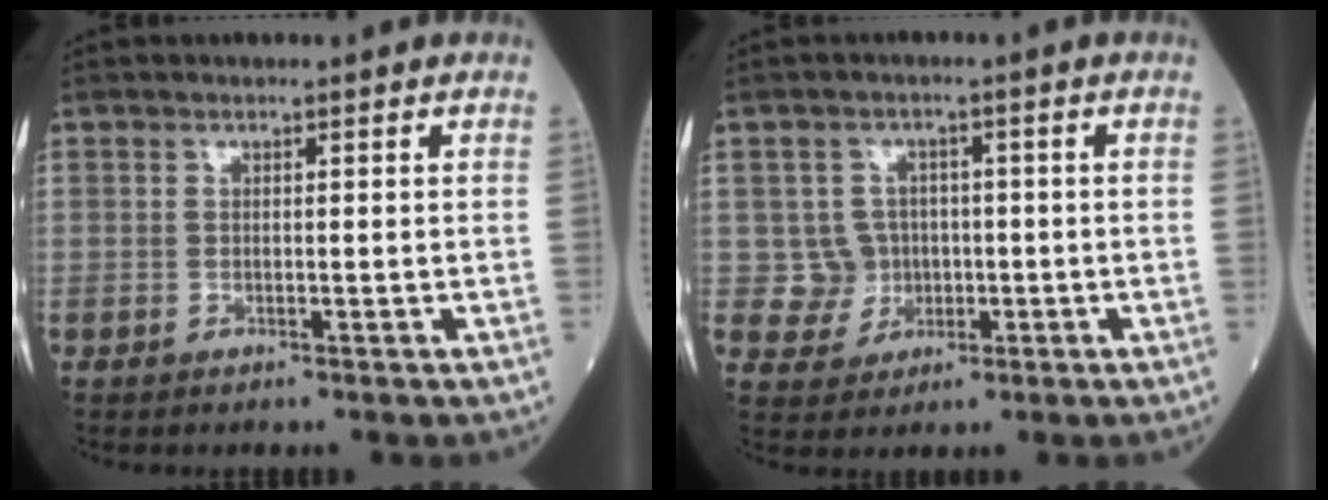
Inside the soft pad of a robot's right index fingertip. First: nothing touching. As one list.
[{"total": 4.9, "force": [-0.1, 4.9, 0.5], "torque": [-0.001, 0.012, 0.004]}]